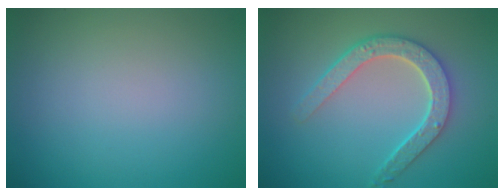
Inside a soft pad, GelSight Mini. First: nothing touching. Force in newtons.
{"total": 4.5, "press": 3.7, "slide": 2.6}